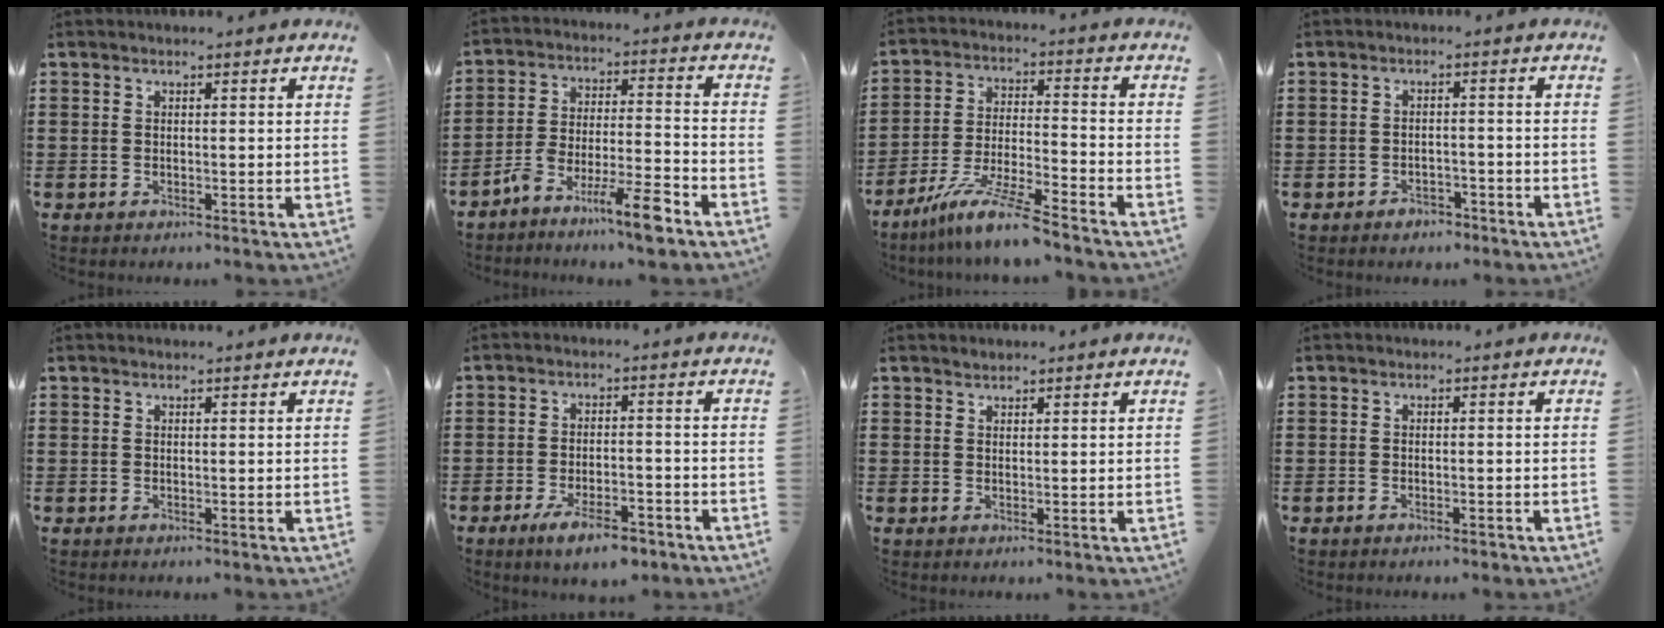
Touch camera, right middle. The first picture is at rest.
{"total": 8.9, "force": [-7.1, 1.0, 5.2], "torque": [-0.098, 0.006, -0.136]}
{"total": 9.3, "force": [-7.7, -0.2, 5.2], "torque": [-0.110, -0.008, -0.151]}
{"total": 2.0, "force": [-1.9, 0.7, 0.1], "torque": [-0.009, 0.002, -0.041]}
{"total": 0.0}
{"total": 5.8, "force": [-4.0, 1.6, 3.9], "torque": [-0.072, 0.003, -0.073]}
{"total": 1.0, "force": [0.9, 0.2, -0.3], "torque": [0.003, -0.001, 0.019]}
{"total": 0.7, "force": [-0.5, 0.2, 0.3], "torque": [-0.009, -0.002, -0.010]}